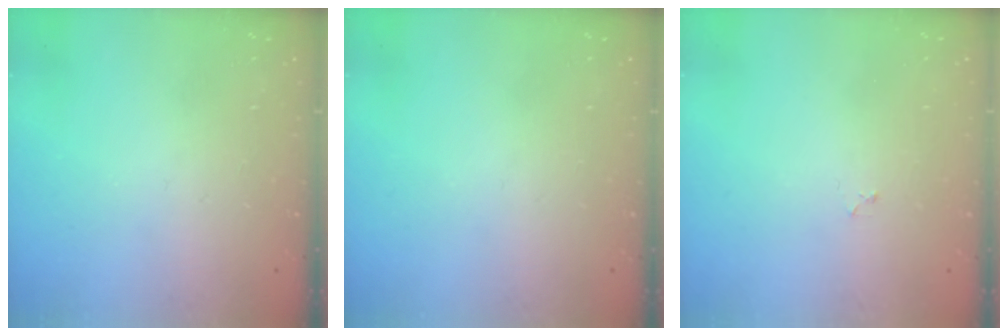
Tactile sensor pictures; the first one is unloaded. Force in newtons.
{"total": 0.0}
{"total": 2.2, "press": 2.1, "slide": 0.3}